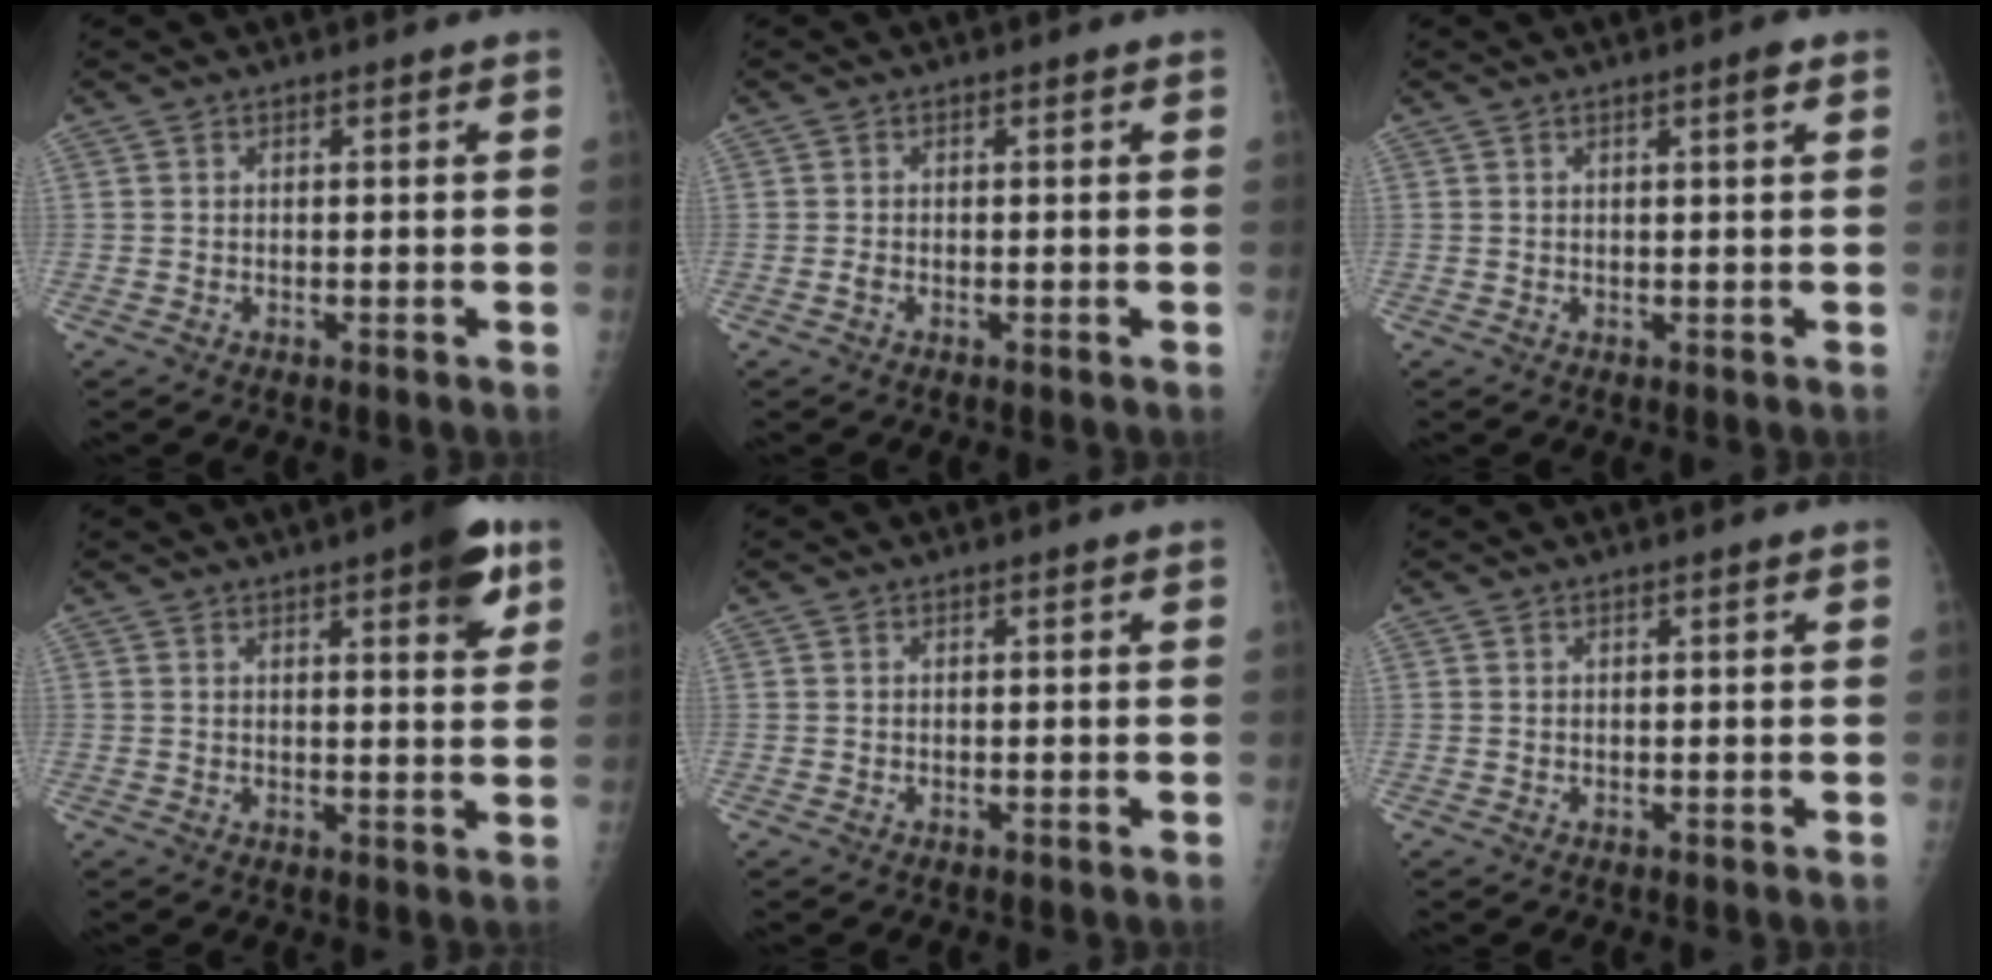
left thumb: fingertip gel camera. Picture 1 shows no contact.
{"total": 0.7, "force": [-0.1, 0.3, 0.6], "torque": [-0.012, 0.000, -0.001]}
{"total": 2.0, "force": [1.0, 0.1, 1.7], "torque": [-0.027, -0.003, 0.014]}
{"total": 8.5, "force": [4.5, 2.2, 6.9], "torque": [-0.074, -0.016, 0.053]}
{"total": 0.0}
{"total": 0.5, "force": [0.3, 0.0, 0.4], "torque": [-0.009, 0.000, 0.006]}